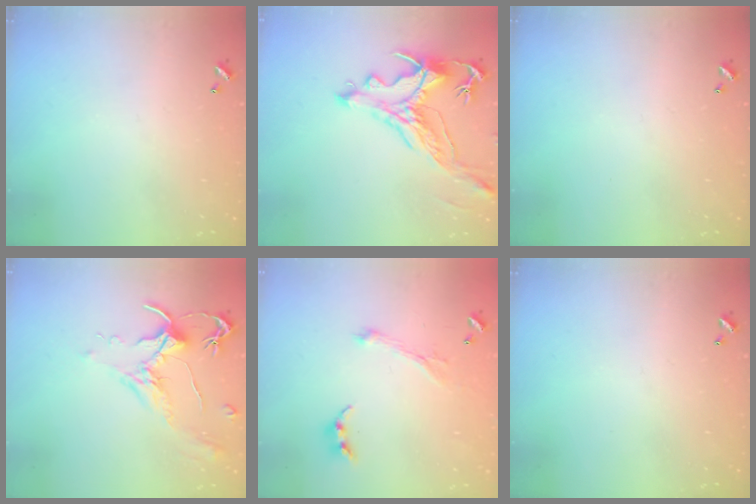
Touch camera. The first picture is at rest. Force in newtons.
{"total": 2.5, "press": 2.2, "slide": 1.2}
{"total": 0.0}
{"total": 1.9, "press": 1.9, "slide": 0.6}
{"total": 0.9, "press": 0.4, "slide": 0.8}
{"total": 0.0}